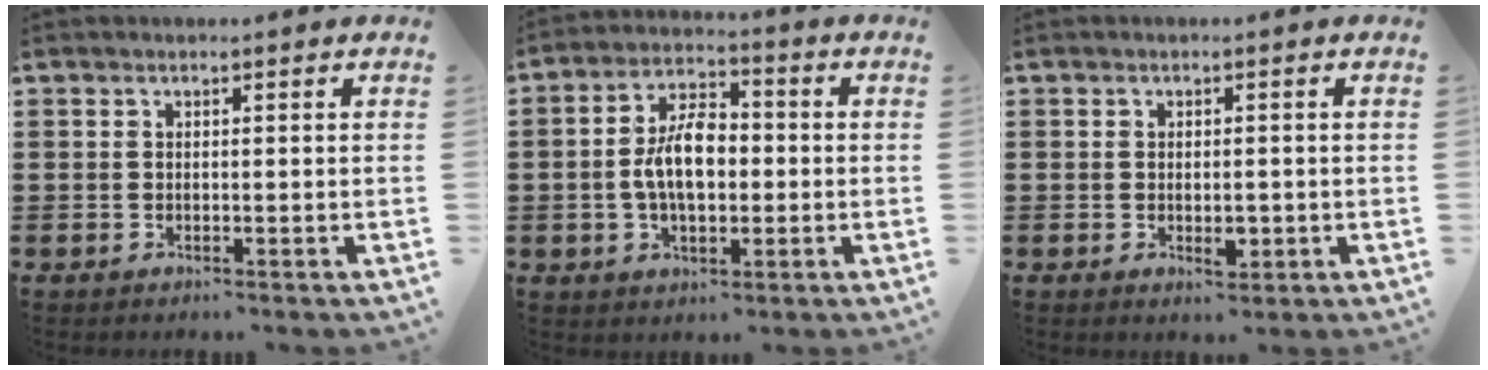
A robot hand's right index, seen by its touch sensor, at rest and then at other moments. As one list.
[{"total": 7.9, "force": [-0.6, 4.2, 6.6], "torque": [-0.127, 0.007, -0.015]}, {"total": 2.6, "force": [-0.6, 1.2, 2.3], "torque": [-0.041, 0.002, -0.010]}]